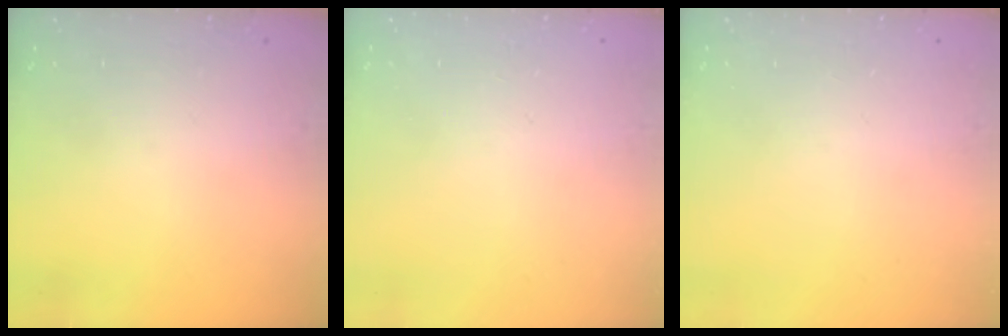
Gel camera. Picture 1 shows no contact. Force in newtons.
{"total": 2.6, "press": 2.6, "slide": 0.2}
{"total": 0.0}